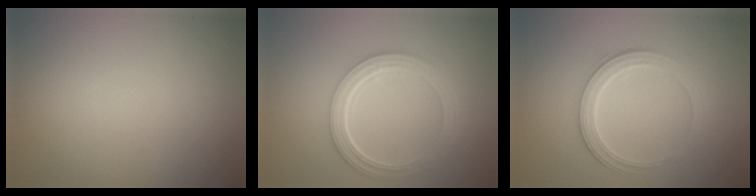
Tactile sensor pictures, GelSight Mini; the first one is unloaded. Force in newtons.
{"total": 5.0, "press": 3.8, "slide": 3.3}
{"total": 2.8, "press": 2.8, "slide": 0.3}